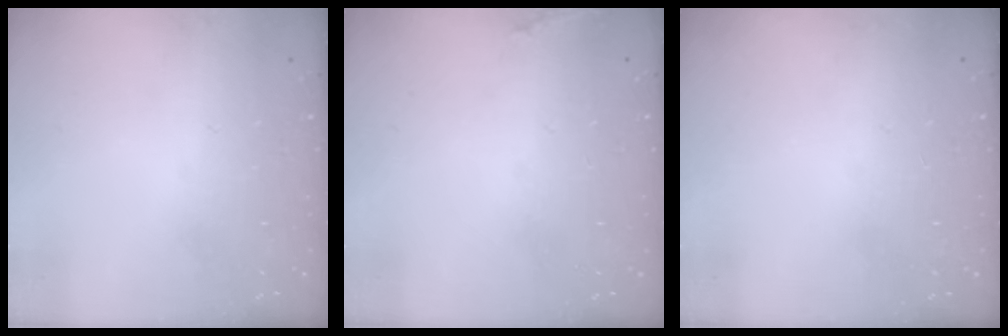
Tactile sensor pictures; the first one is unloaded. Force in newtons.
{"total": 5.6, "press": 5.3, "slide": 1.7}
{"total": 0.0}